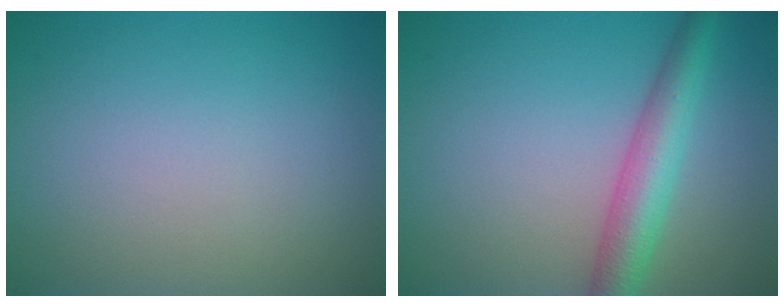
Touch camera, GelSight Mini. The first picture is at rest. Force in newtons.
{"total": 4.4, "press": 4.4, "slide": 0.1}